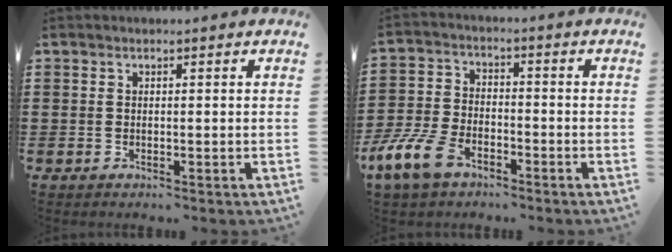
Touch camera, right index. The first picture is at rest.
{"total": 8.4, "force": [-5.6, 3.9, 5.0], "torque": [-0.131, 0.003, -0.113]}